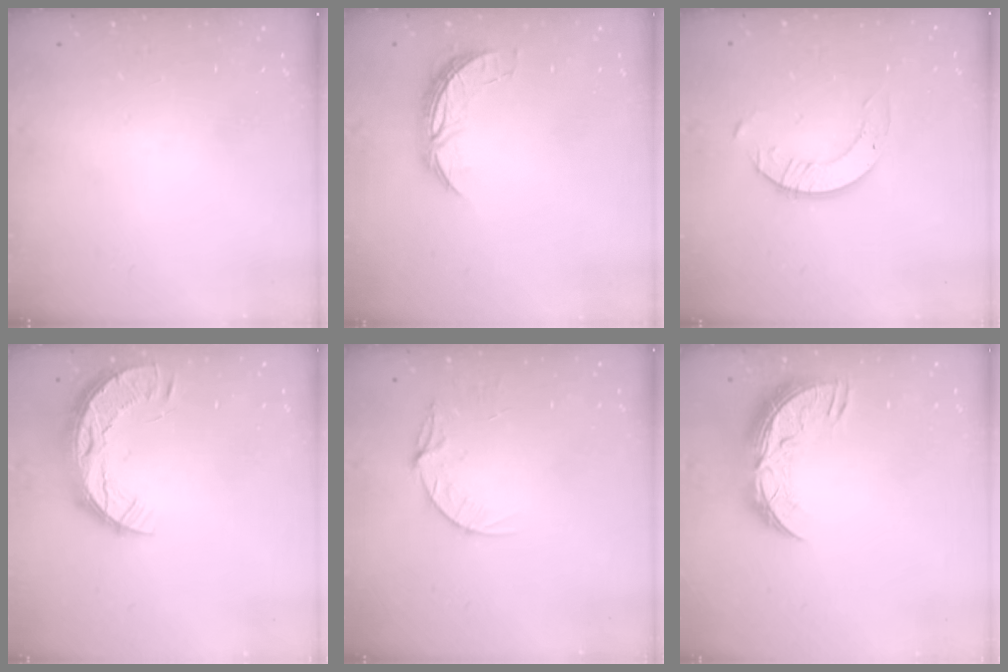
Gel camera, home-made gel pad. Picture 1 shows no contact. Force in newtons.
{"total": 7.4, "press": 7.4, "slide": 0.5}
{"total": 3.3, "press": 3.3, "slide": 0.3}
{"total": 11.8, "press": 11.8, "slide": 1.0}
{"total": 5.6, "press": 5.6, "slide": 0.6}
{"total": 11.2, "press": 11.2, "slide": 0.7}